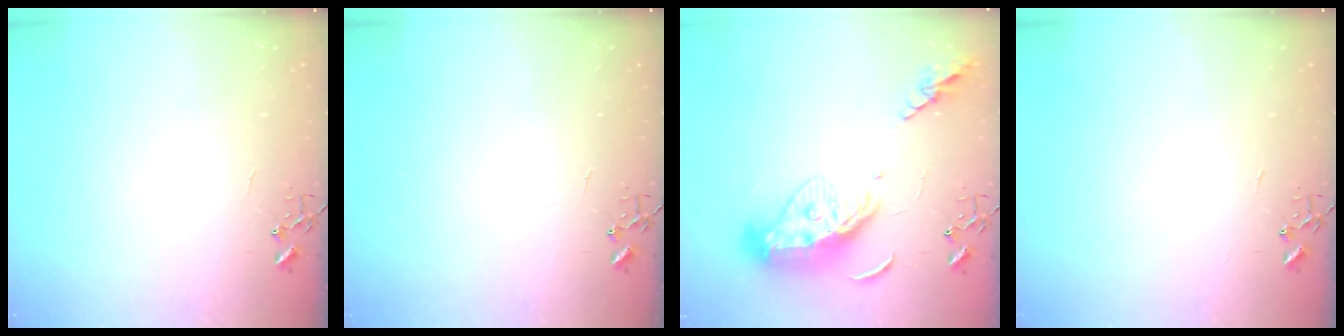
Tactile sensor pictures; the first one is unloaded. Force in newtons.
{"total": 0.0}
{"total": 14.7, "press": 14.6, "slide": 1.6}
{"total": 0.0}